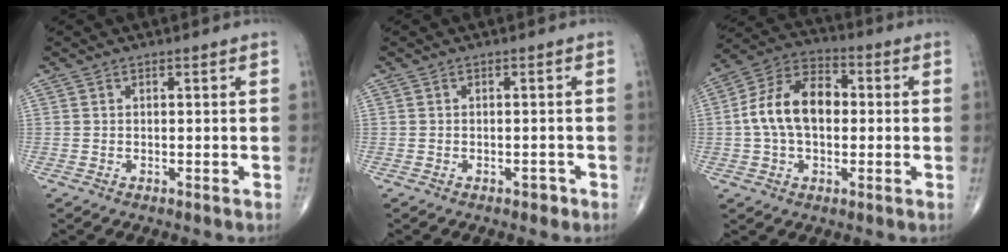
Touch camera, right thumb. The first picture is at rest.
{"total": 1.3, "force": [-0.8, 0.7, 0.7], "torque": [-0.005, 0.004, -0.013]}
{"total": 13.5, "force": [0.3, 8.6, 10.4], "torque": [-0.179, 0.032, -0.006]}